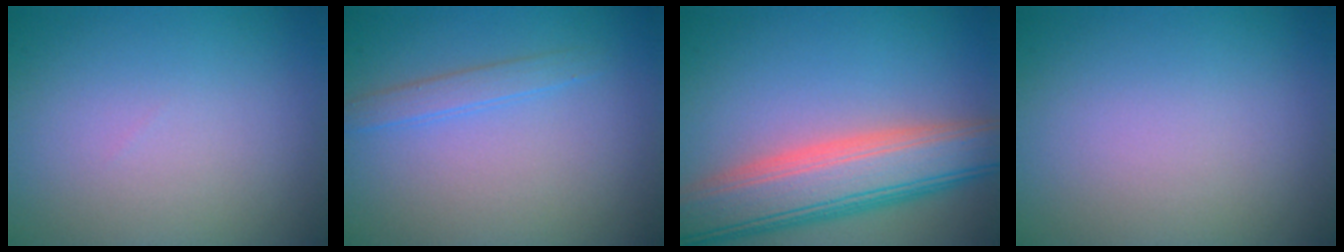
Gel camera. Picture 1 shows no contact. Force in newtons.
{"total": 1.6, "press": 1.6, "slide": 0.1}
{"total": 8.5, "press": 8.5, "slide": 0.6}
{"total": 0.0}